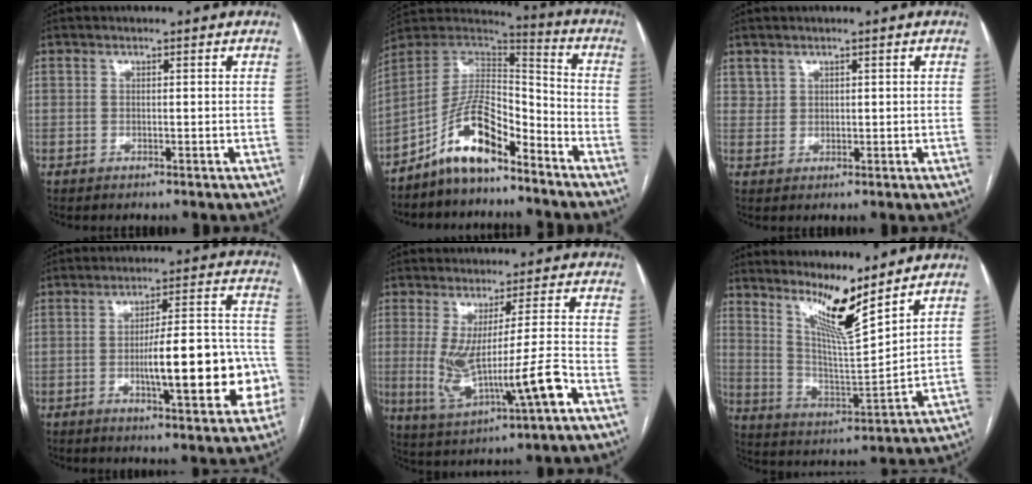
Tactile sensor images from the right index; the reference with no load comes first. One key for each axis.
{"total": 11.9, "fx": -8.1, "fy": 3.9, "fz": 7.8, "tx": -0.147, "ty": 0.027, "tz": -0.151}
{"total": 1.5, "fx": 1.0, "fy": 1.1, "fz": 0.1, "tx": 0.008, "ty": 0.005, "tz": 0.017}
{"total": 15.8, "fx": -4.4, "fy": 3.1, "fz": 14.8, "tx": -0.189, "ty": 0.032, "tz": -0.054}
{"total": 11.2, "fx": -2.4, "fy": 0.2, "fz": 11.0, "tx": -0.211, "ty": -0.011, "tz": -0.034}
{"total": 10.0, "fx": 7.6, "fy": 0.1, "fz": 6.4, "tx": -0.119, "ty": -0.020, "tz": 0.145}